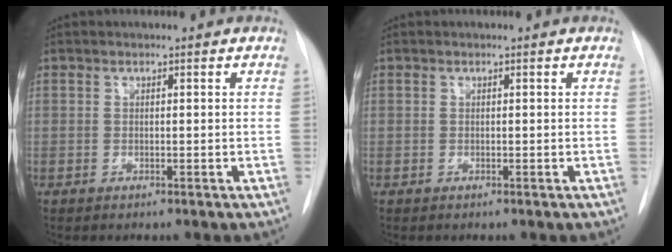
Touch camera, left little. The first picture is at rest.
{"total": 0.0}